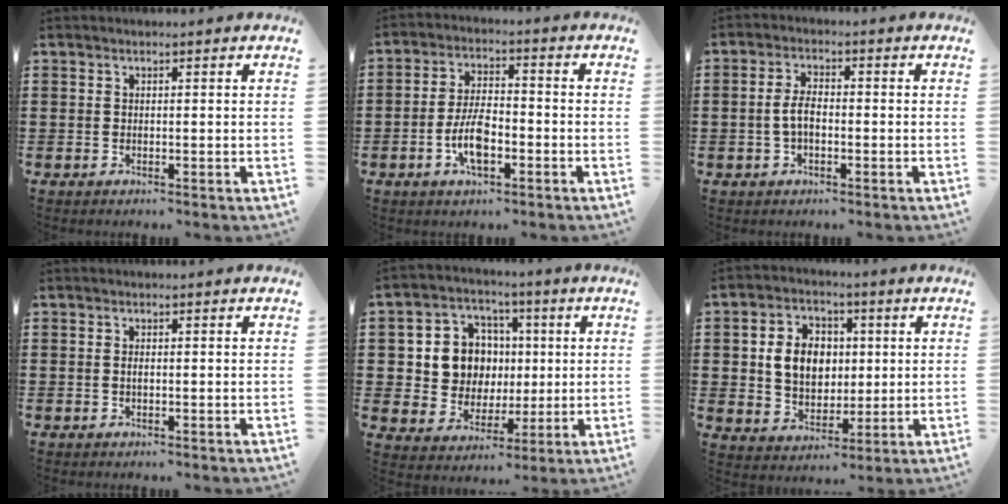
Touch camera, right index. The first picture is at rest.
{"total": 6.9, "force": [-2.3, 3.1, 5.7], "torque": [-0.130, 0.003, -0.049]}
{"total": 3.9, "force": [-0.6, 2.0, 3.3], "torque": [-0.075, 0.001, -0.017]}
{"total": 0.8, "force": [-0.1, 0.3, 0.8], "torque": [-0.015, 0.000, -0.002]}
{"total": 9.1, "force": [1.0, 8.3, 3.7], "torque": [-0.099, 0.018, 0.025]}
{"total": 8.1, "force": [0.9, 6.5, 4.8], "torque": [-0.103, 0.014, 0.011]}